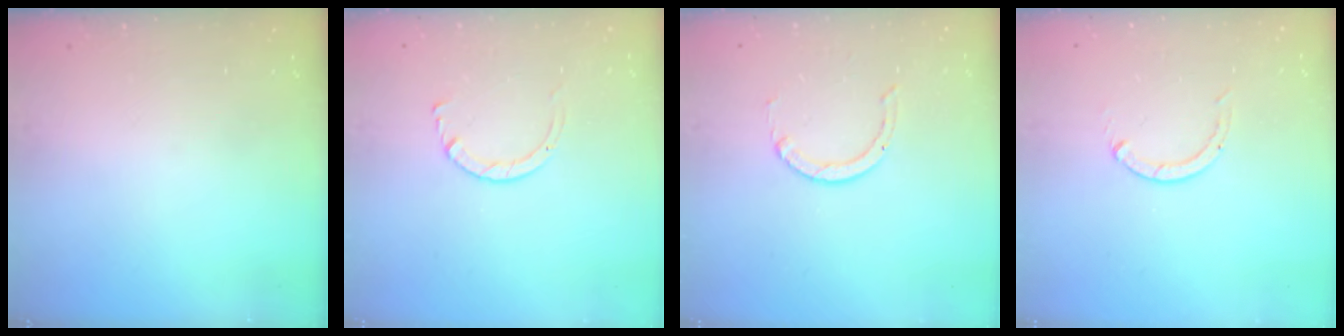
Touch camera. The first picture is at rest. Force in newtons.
{"total": 2.9, "press": 2.9, "slide": 0.2}
{"total": 1.5, "press": 1.5, "slide": 0.2}
{"total": 0.0}